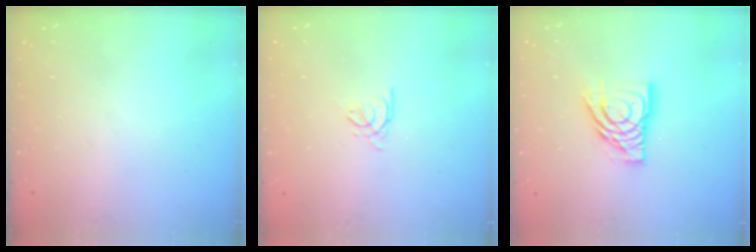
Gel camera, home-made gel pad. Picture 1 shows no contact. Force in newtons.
{"total": 0.7, "press": 0.6, "slide": 0.3}
{"total": 12.2, "press": 12.2, "slide": 1.1}